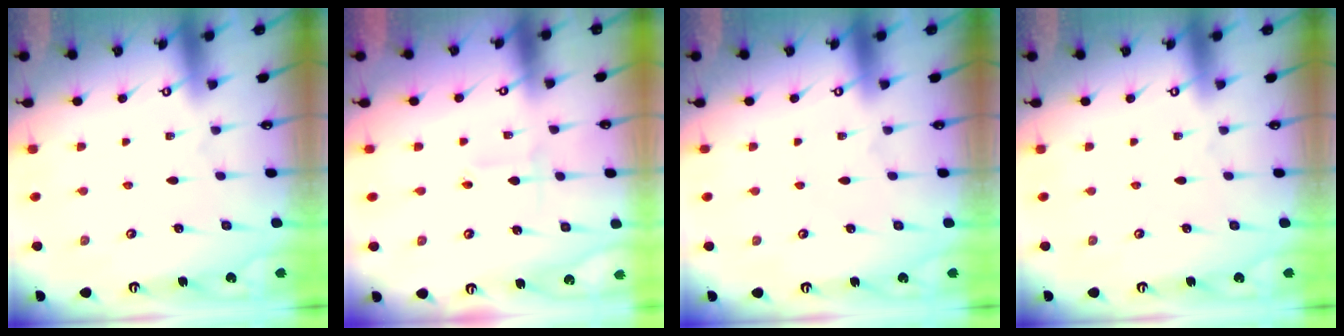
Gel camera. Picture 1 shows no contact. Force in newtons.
{"total": 1.5, "press": 1.5, "slide": 0.2}
{"total": 0.0}
{"total": 0.0}